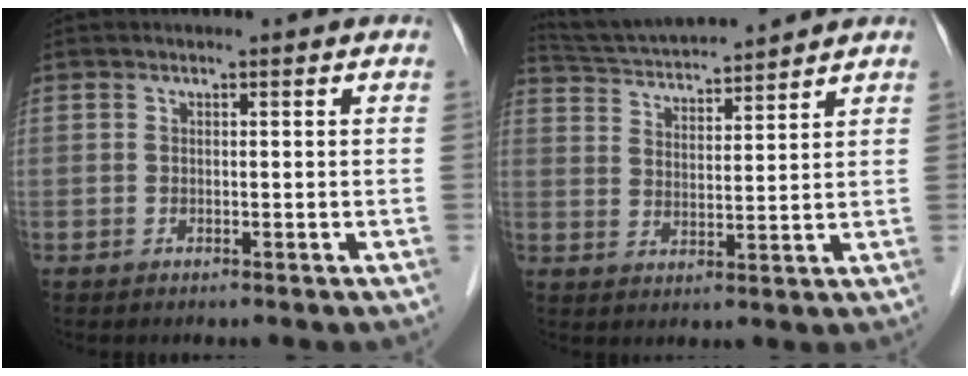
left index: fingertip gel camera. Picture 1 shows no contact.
{"total": 11.0, "force": [10.4, 0.0, 3.6], "torque": [-0.074, 0.018, 0.176]}